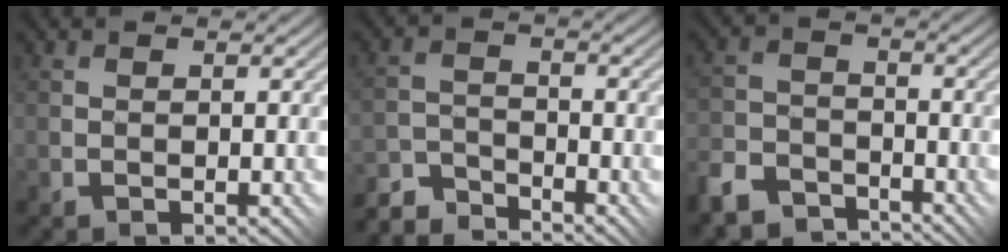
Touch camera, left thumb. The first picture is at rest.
{"total": 4.9, "force": [-4.7, 1.0, 0.7], "torque": [-0.014, 0.005, -0.102]}
{"total": 6.9, "force": [-5.7, 3.3, 2.1], "torque": [-0.048, -0.006, -0.121]}